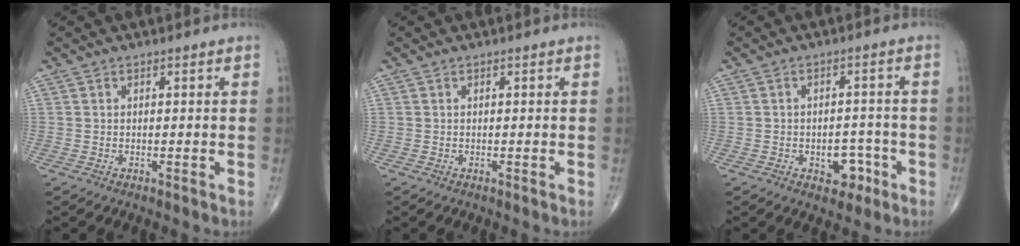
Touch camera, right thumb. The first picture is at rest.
{"total": 0.0}
{"total": 4.9, "force": [-2.1, 3.4, 2.8], "torque": [-0.008, 0.023, -0.023]}